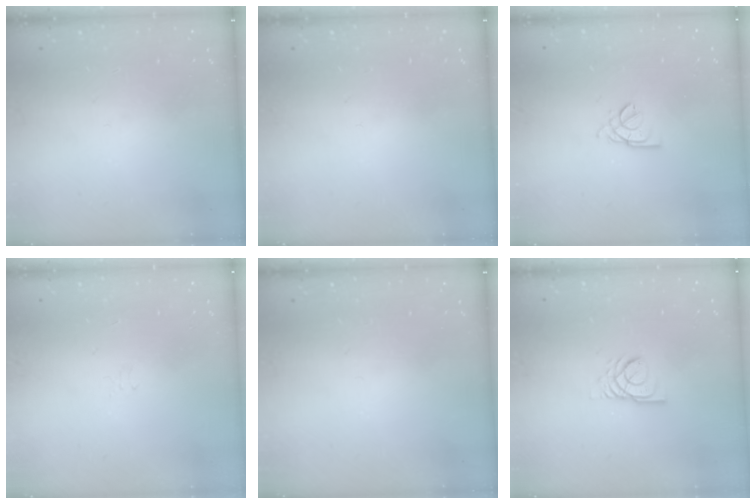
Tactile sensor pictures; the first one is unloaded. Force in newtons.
{"total": 0.0}
{"total": 3.0, "press": 2.9, "slide": 0.5}
{"total": 2.1, "press": 2.0, "slide": 0.6}
{"total": 0.0}
{"total": 4.2, "press": 4.2, "slide": 0.4}